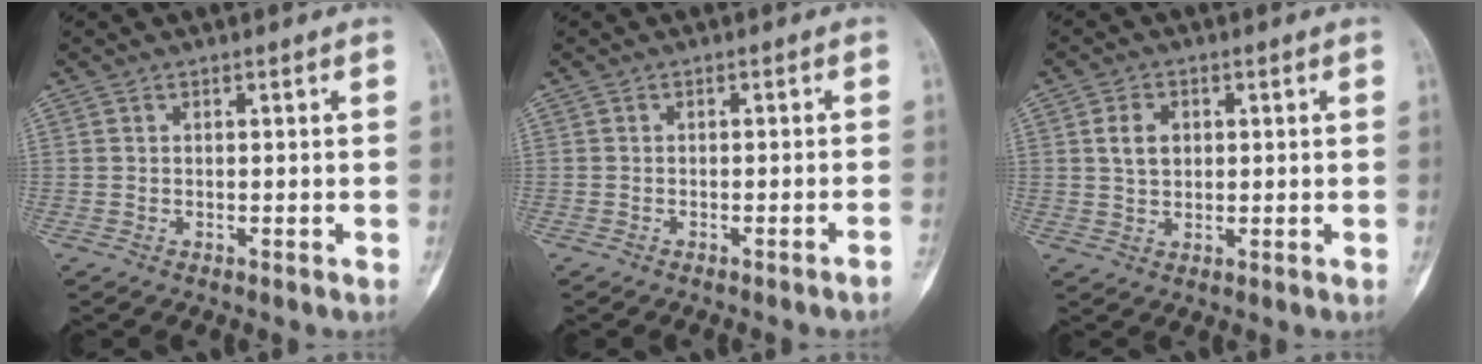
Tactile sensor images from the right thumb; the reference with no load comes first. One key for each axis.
{"total": 1.9, "fx": -1.4, "fy": -0.4, "fz": 1.2, "tx": -0.028, "ty": 0.017, "tz": -0.014}
{"total": 4.5, "fx": 1.0, "fy": 3.3, "fz": 2.9, "tx": -0.038, "ty": -0.001, "tz": 0.017}